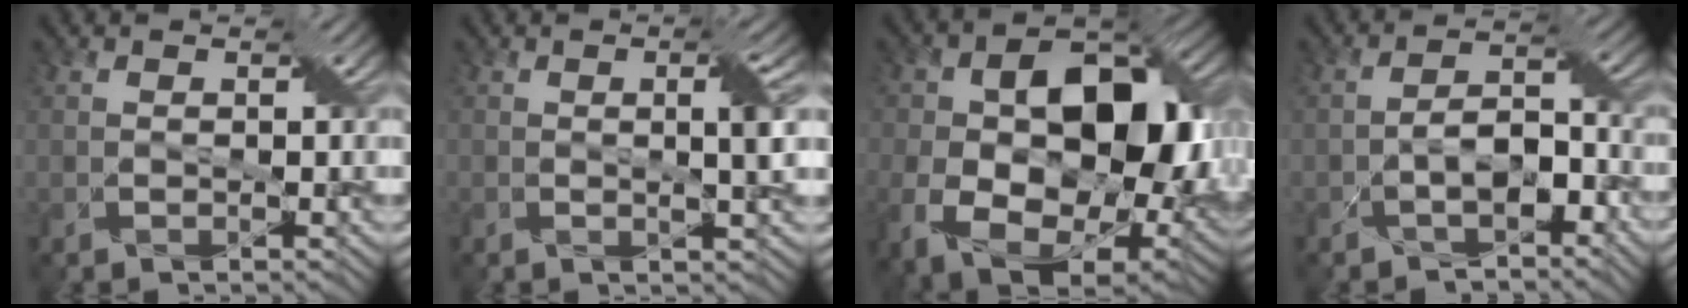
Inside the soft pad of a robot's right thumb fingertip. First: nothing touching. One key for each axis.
{"total": 3.1, "fx": 0.3, "fy": 0.1, "fz": 3.1, "tx": -0.056, "ty": 0.006, "tz": 0.004}
{"total": 17.6, "fx": -1.1, "fy": 11.8, "fz": 13.0, "tx": -0.220, "ty": -0.033, "tz": 0.000}
{"total": 4.8, "fx": -2.9, "fy": 2.5, "fz": 2.9, "tx": -0.044, "ty": 0.009, "tz": -0.057}